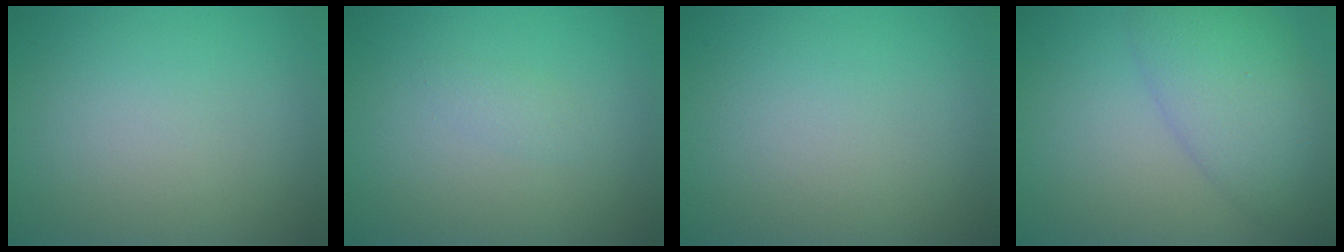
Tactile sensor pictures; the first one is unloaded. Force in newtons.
{"total": 0.9, "press": 0.9, "slide": 0.1}
{"total": 0.0}
{"total": 7.4, "press": 7.4, "slide": 0.3}